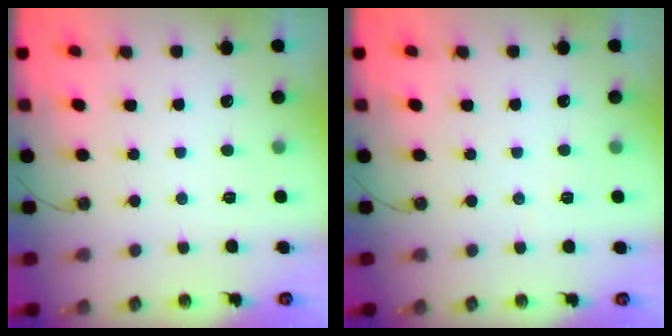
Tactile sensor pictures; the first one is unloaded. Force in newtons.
{"total": 2.5, "press": 1.1, "slide": 2.2}